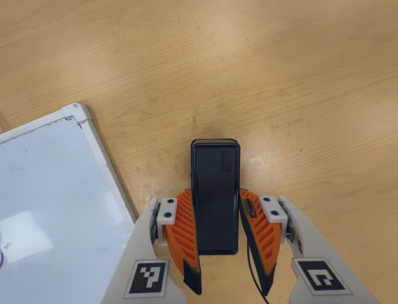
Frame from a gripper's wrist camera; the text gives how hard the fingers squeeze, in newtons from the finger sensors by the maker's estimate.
{"total": 4.9, "left": 3.6, "right": 6.2}